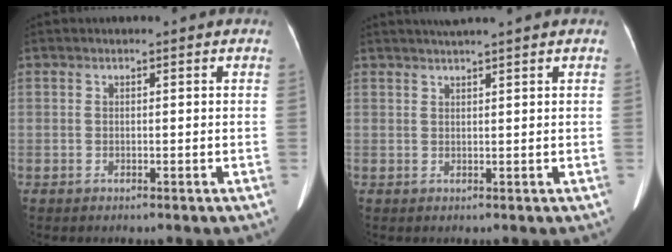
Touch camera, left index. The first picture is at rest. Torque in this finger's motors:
{"motor_torque": [-0.22, -1.19, 0.01, 0.03]}